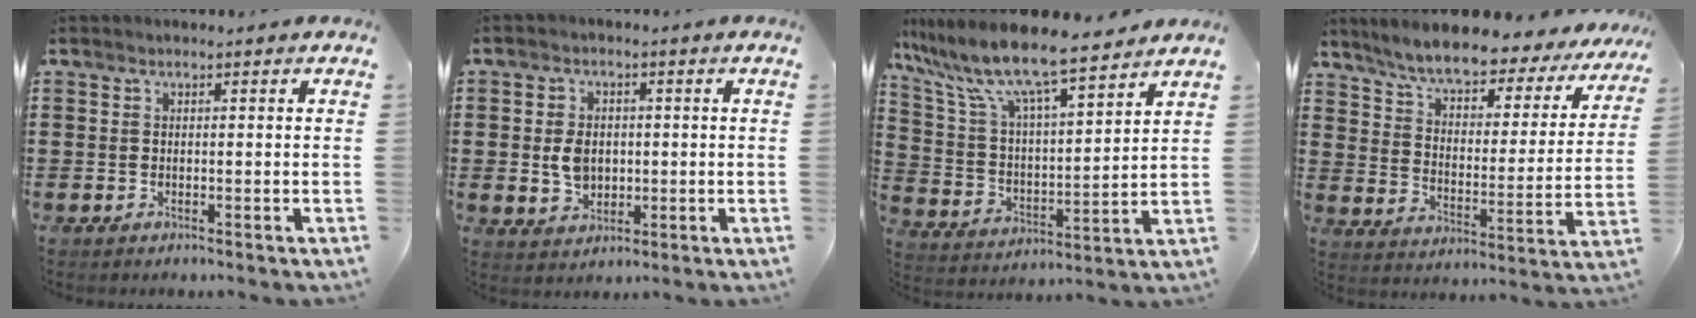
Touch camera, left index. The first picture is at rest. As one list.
[{"total": 4.7, "force": [0.1, 3.5, 3.1], "torque": [-0.058, 0.008, -0.001]}, {"total": 9.7, "force": [8.4, 0.6, 4.9], "torque": [-0.128, -0.052, 0.141]}, {"total": 7.1, "force": [6.3, 0.6, 3.3], "torque": [-0.092, -0.040, 0.101]}]